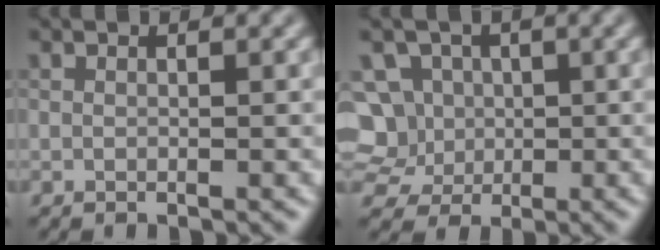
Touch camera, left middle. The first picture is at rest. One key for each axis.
{"total": 7.5, "fx": 1.2, "fy": 6.8, "fz": 2.9, "tx": -0.074, "ty": 0.042, "tz": 0.003}